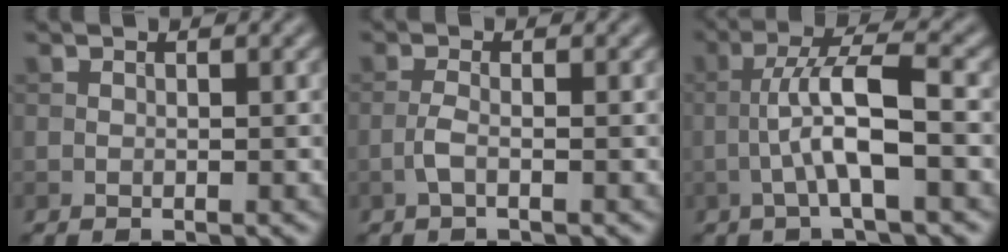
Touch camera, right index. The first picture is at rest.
{"total": 1.6, "force": [-0.6, 0.4, 1.4], "torque": [-0.032, 0.002, -0.016]}
{"total": 5.9, "force": [-1.3, 1.0, 5.7], "torque": [-0.106, 0.018, -0.028]}